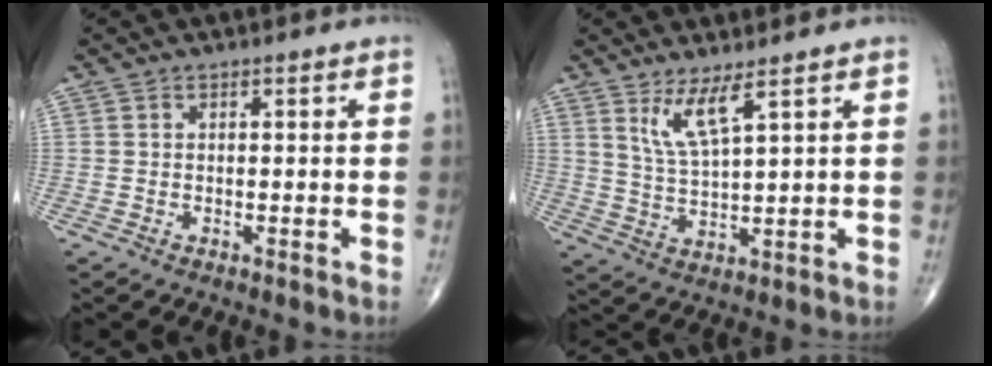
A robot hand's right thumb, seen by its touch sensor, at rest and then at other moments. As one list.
[{"total": 5.9, "force": [3.7, 0.6, 4.6], "torque": [-0.097, -0.038, 0.079]}]